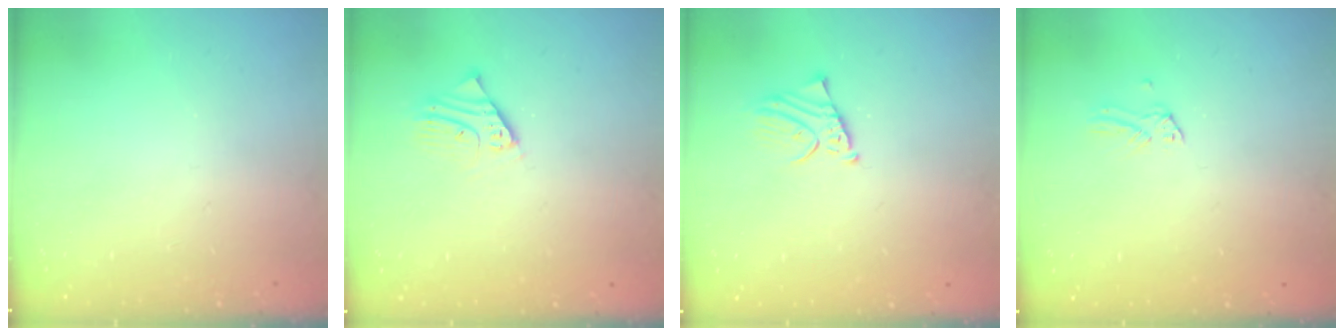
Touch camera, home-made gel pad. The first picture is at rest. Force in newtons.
{"total": 2.3, "press": 2.3, "slide": 0.2}
{"total": 2.4, "press": 2.4, "slide": 0.2}
{"total": 0.0}